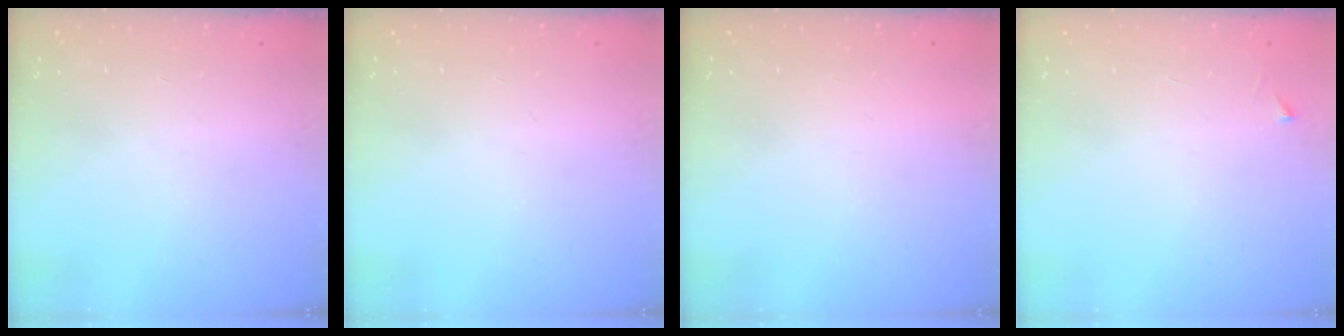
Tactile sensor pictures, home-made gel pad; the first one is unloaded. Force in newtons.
{"total": 0.0}
{"total": 1.5, "press": 1.5, "slide": 0.1}
{"total": 2.5, "press": 2.5, "slide": 0.3}